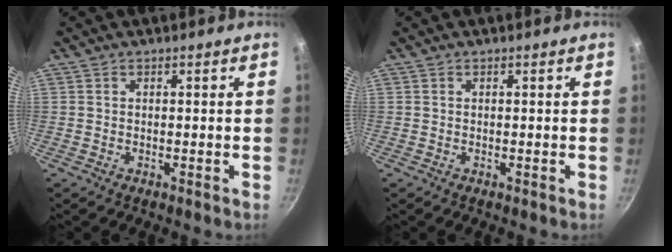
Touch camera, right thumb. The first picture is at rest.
{"total": 0.0}